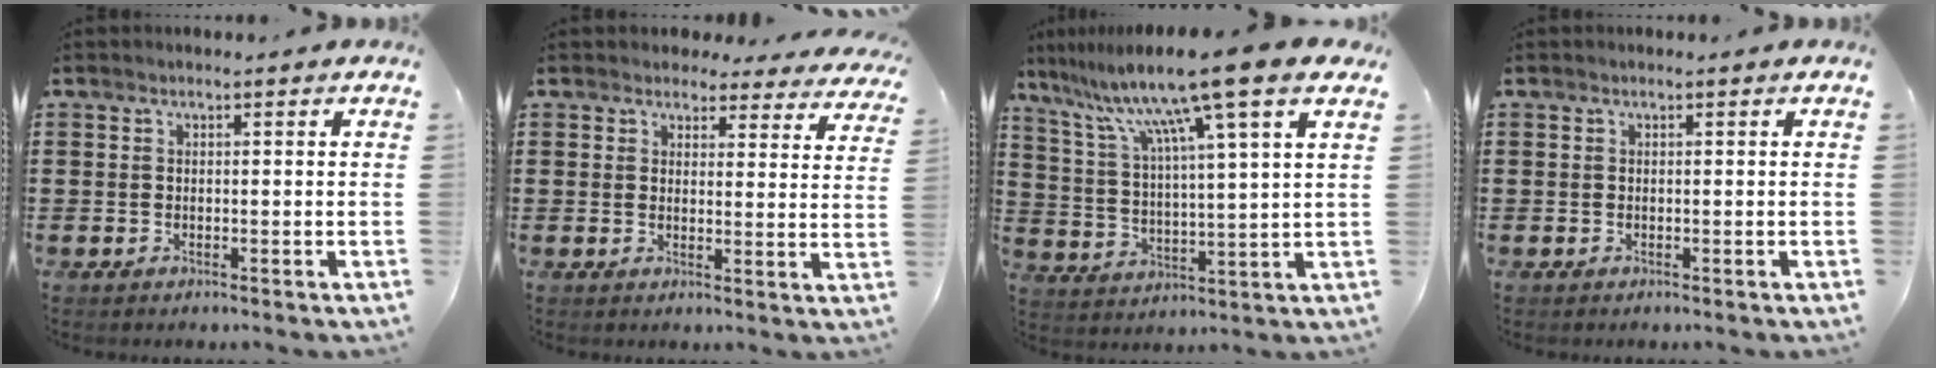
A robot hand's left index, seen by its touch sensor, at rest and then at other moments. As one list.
[{"total": 3.6, "force": [3.5, 1.0, 0.5], "torque": [-0.016, -0.010, 0.062]}, {"total": 13.2, "force": [9.7, -0.6, 8.9], "torque": [-0.195, -0.044, 0.151]}, {"total": 0.0}]